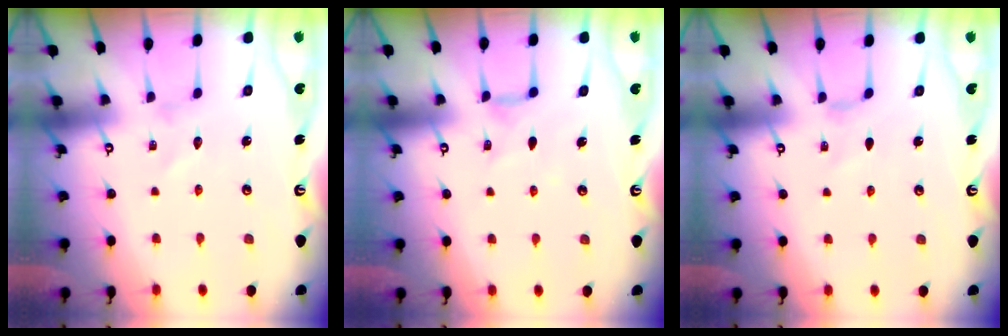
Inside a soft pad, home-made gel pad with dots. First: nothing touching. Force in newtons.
{"total": 3.4, "press": 3.3, "slide": 0.6}
{"total": 1.2, "press": 1.1, "slide": 0.4}